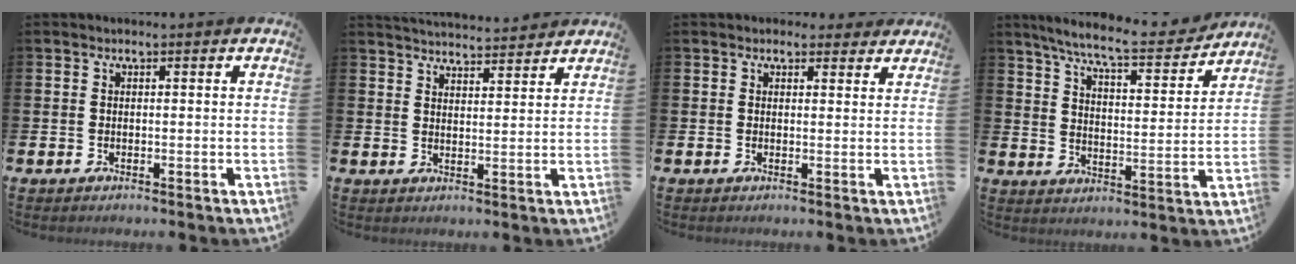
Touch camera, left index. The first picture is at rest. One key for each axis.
{"total": 4.2, "fx": 4.2, "fy": 0.2, "fz": -0.1, "tx": -0.010, "ty": -0.027, "tz": 0.077}
{"total": 1.5, "fx": 1.3, "fy": 0.8, "fz": 0.0, "tx": 0.012, "ty": -0.003, "tz": 0.021}
{"total": 7.9, "fx": 7.1, "fy": 0.6, "fz": 3.3, "tx": -0.089, "ty": -0.045, "tz": 0.120}